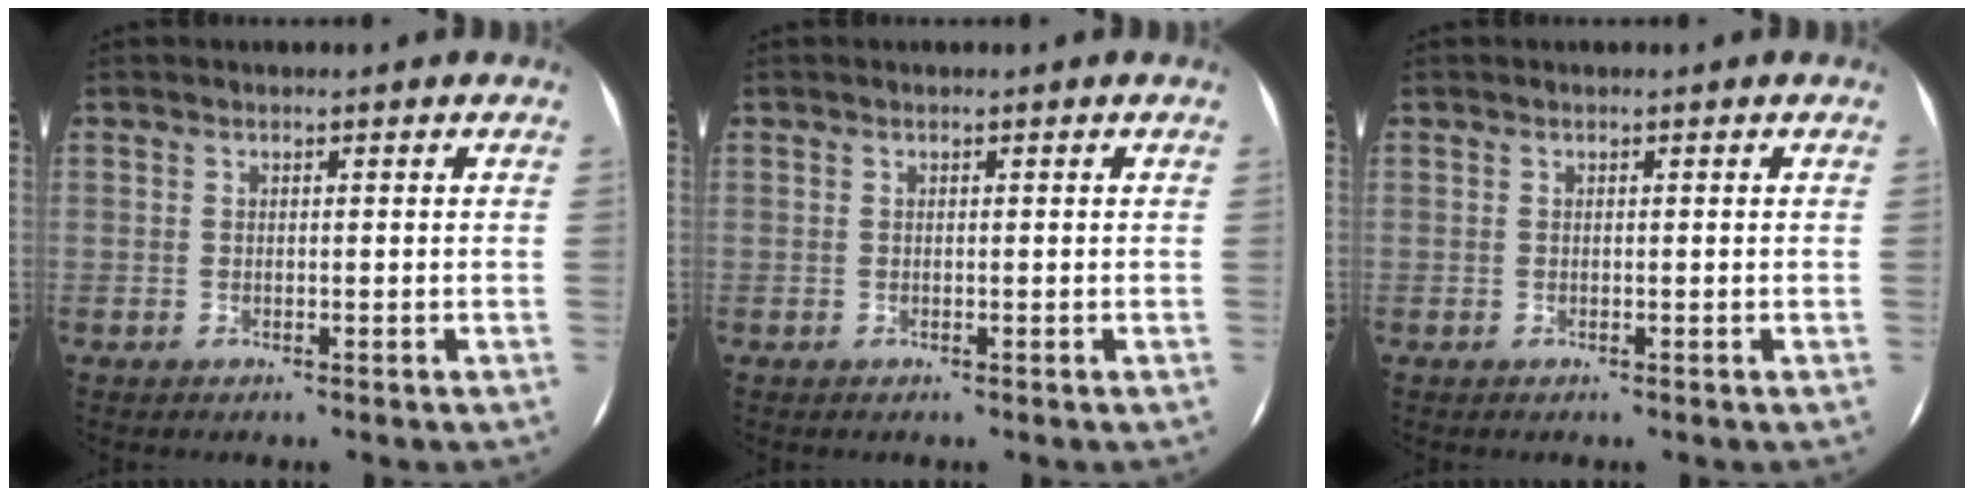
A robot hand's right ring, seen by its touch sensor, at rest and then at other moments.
{"total": 0.0}
{"total": 0.0}